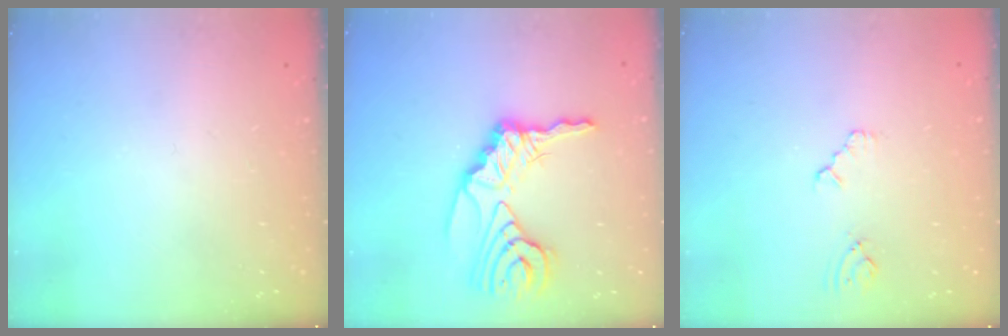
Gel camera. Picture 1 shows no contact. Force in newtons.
{"total": 15.1, "press": 15.0, "slide": 2.0}
{"total": 2.3, "press": 2.3, "slide": 0.4}